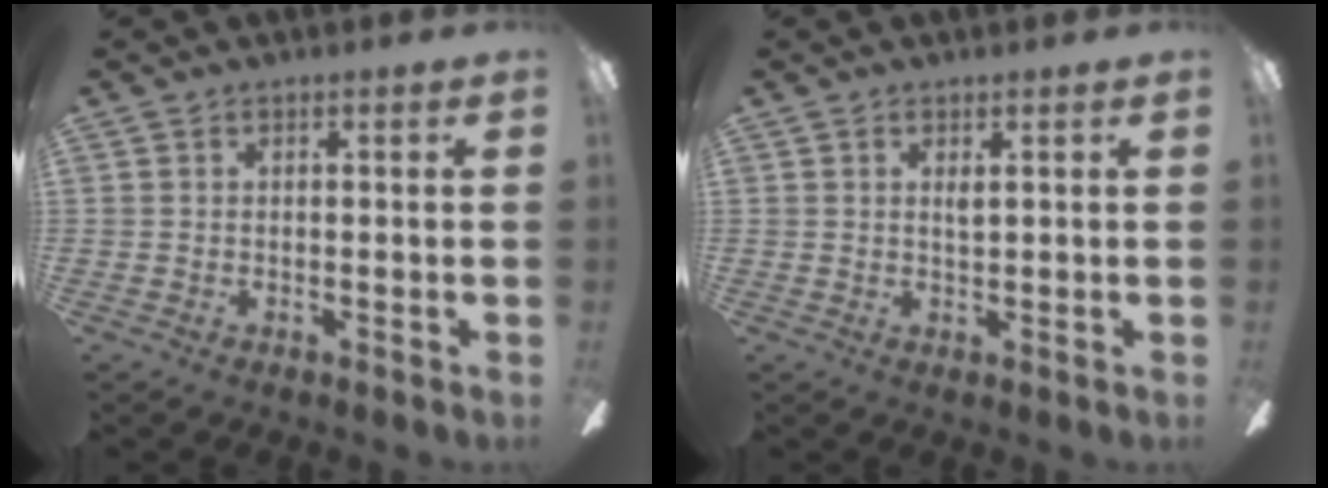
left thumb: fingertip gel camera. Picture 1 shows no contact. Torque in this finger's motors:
{"motor_torque": [-0.10, -0.21, -0.08, 0.29, 0.03]}